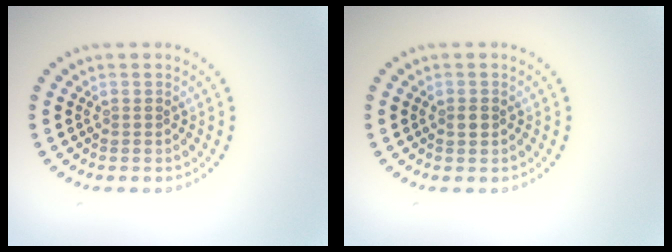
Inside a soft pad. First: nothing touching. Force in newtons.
{"total": 1.2, "press": 1.1, "slide": 0.3}